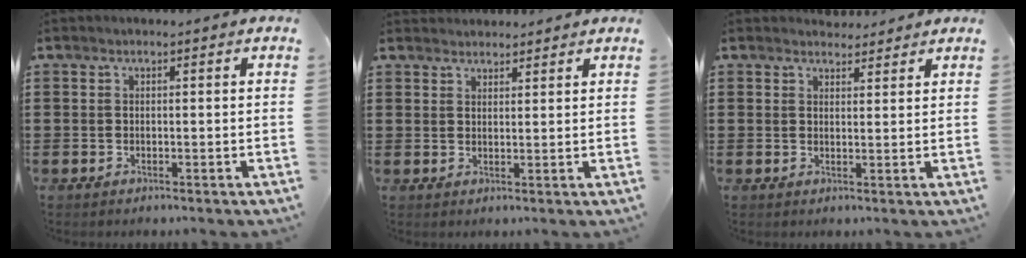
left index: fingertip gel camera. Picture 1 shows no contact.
{"total": 2.2, "force": [2.1, 0.5, -0.2], "torque": [-0.001, 0.000, 0.042]}
{"total": 2.5, "force": [2.3, 0.8, 0.0], "torque": [0.001, -0.005, 0.042]}